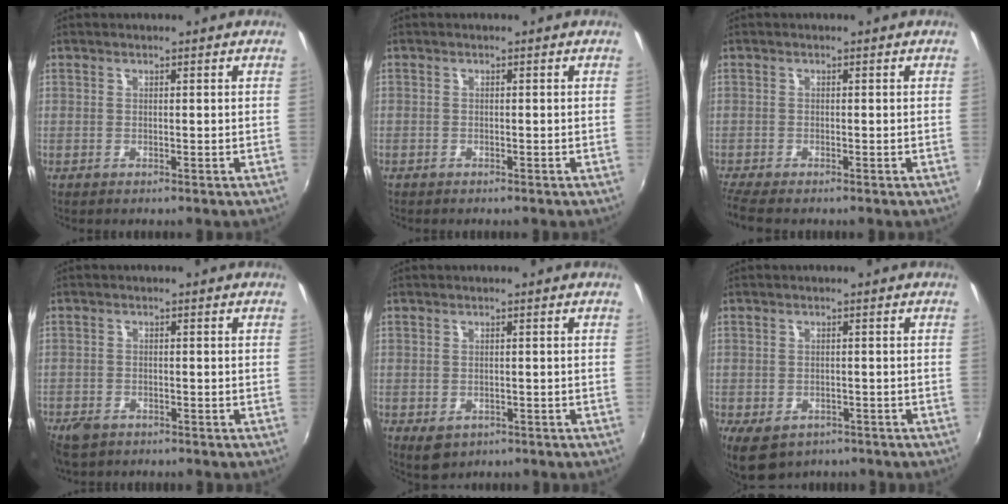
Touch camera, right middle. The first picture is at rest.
{"total": 1.0, "force": [-0.8, 0.6, -0.1], "torque": [-0.003, 0.002, -0.014]}
{"total": 3.7, "force": [-3.1, 0.4, 1.9], "torque": [-0.050, -0.021, -0.061]}
{"total": 4.6, "force": [-3.4, 2.4, 1.9], "torque": [-0.056, -0.011, -0.061]}
{"total": 3.7, "force": [-1.6, 2.7, 1.9], "torque": [-0.035, -0.010, -0.018]}
{"total": 7.0, "force": [-4.2, 4.3, 3.5], "torque": [-0.076, -0.027, -0.059]}